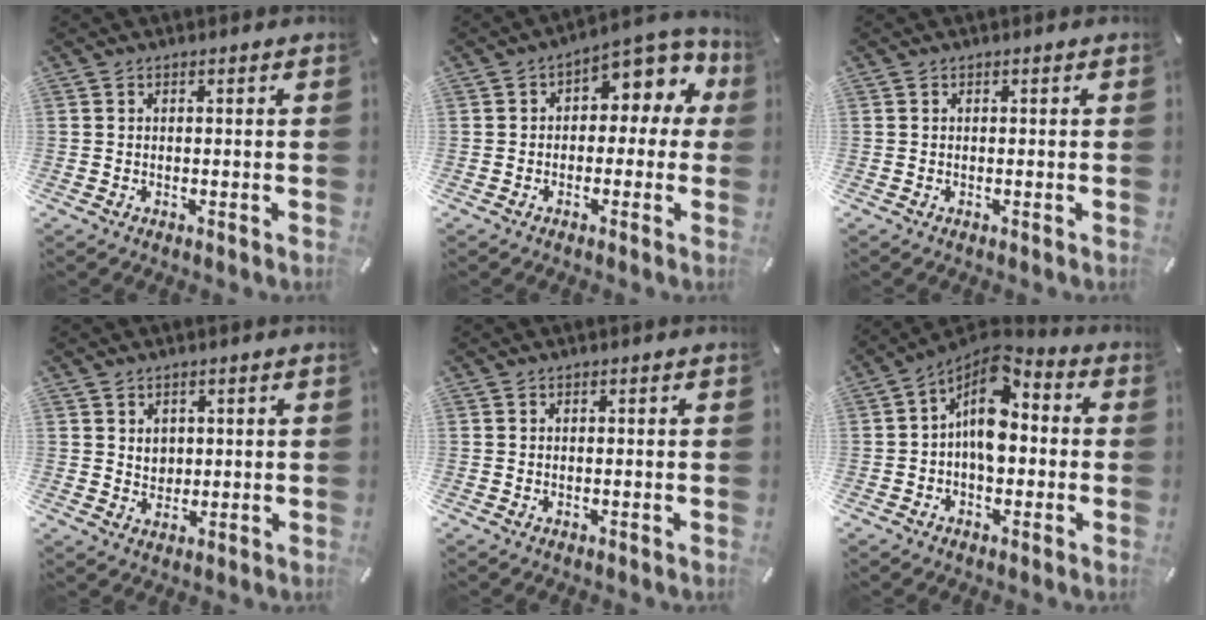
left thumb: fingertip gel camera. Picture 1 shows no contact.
{"total": 7.2, "force": [2.5, 4.6, 4.9], "torque": [-0.062, -0.022, 0.038]}
{"total": 0.0}
{"total": 3.5, "force": [1.3, 3.2, 0.5], "torque": [0.005, -0.005, 0.020]}
{"total": 0.0}
{"total": 11.7, "force": [1.3, 7.7, 8.7], "torque": [-0.157, -0.019, 0.021]}